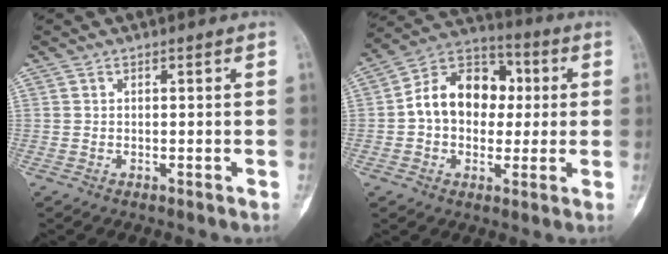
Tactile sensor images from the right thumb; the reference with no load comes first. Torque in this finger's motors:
{"motor_torque": [-0.01, 0.27, 0.60, -0.38, 0.25]}